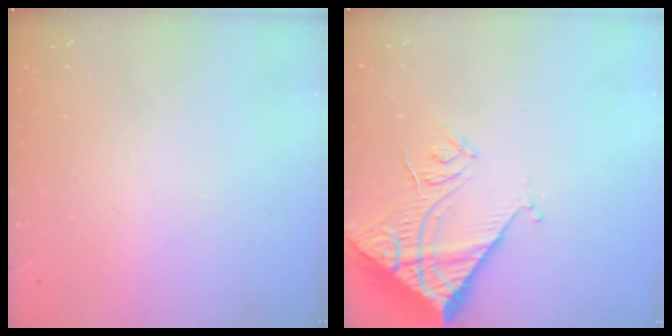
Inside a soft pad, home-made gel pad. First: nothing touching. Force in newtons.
{"total": 13.2, "press": 13.1, "slide": 1.7}